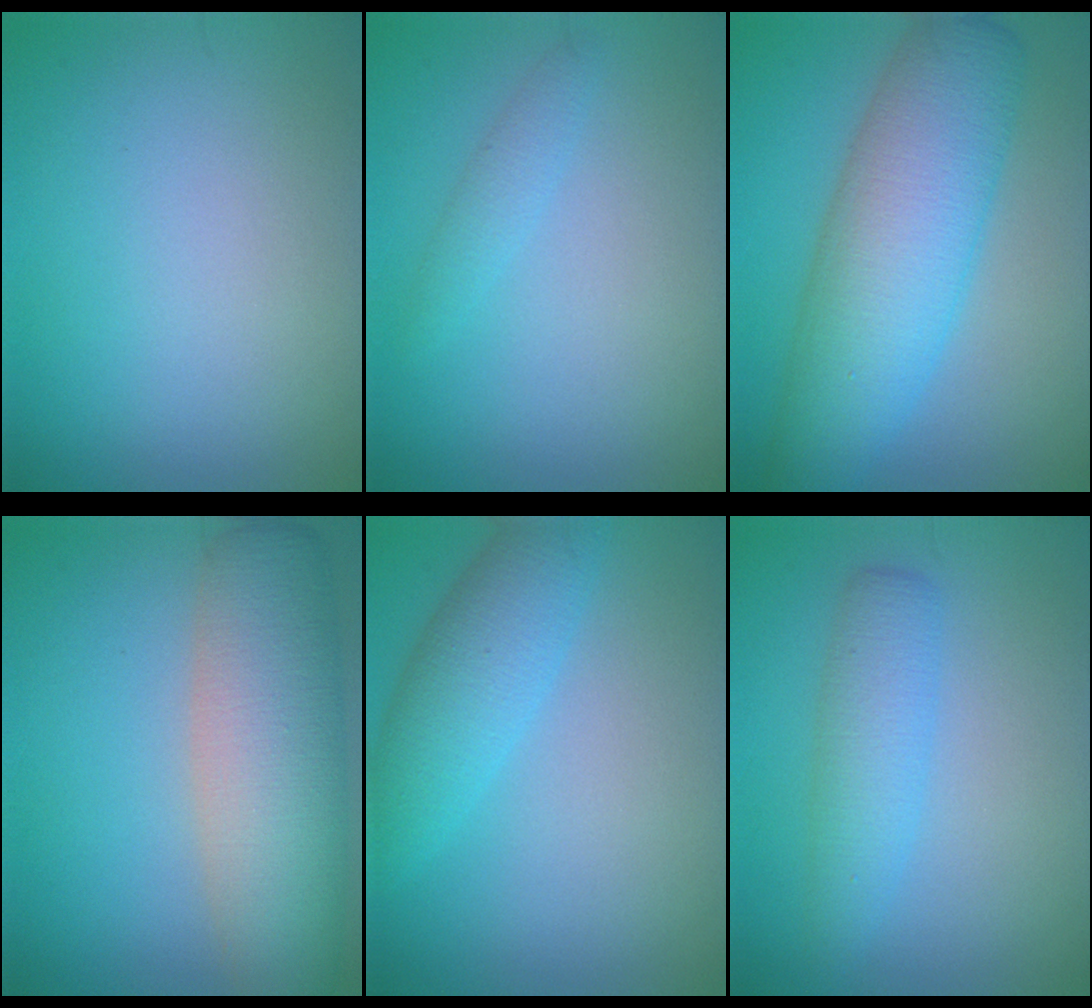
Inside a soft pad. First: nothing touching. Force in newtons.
{"total": 1.3, "press": 1.3, "slide": 0.0}
{"total": 9.3, "press": 9.3, "slide": 0.3}
{"total": 8.7, "press": 8.7, "slide": 0.9}
{"total": 4.4, "press": 4.4, "slide": 0.1}
{"total": 3.2, "press": 3.2, "slide": 0.1}